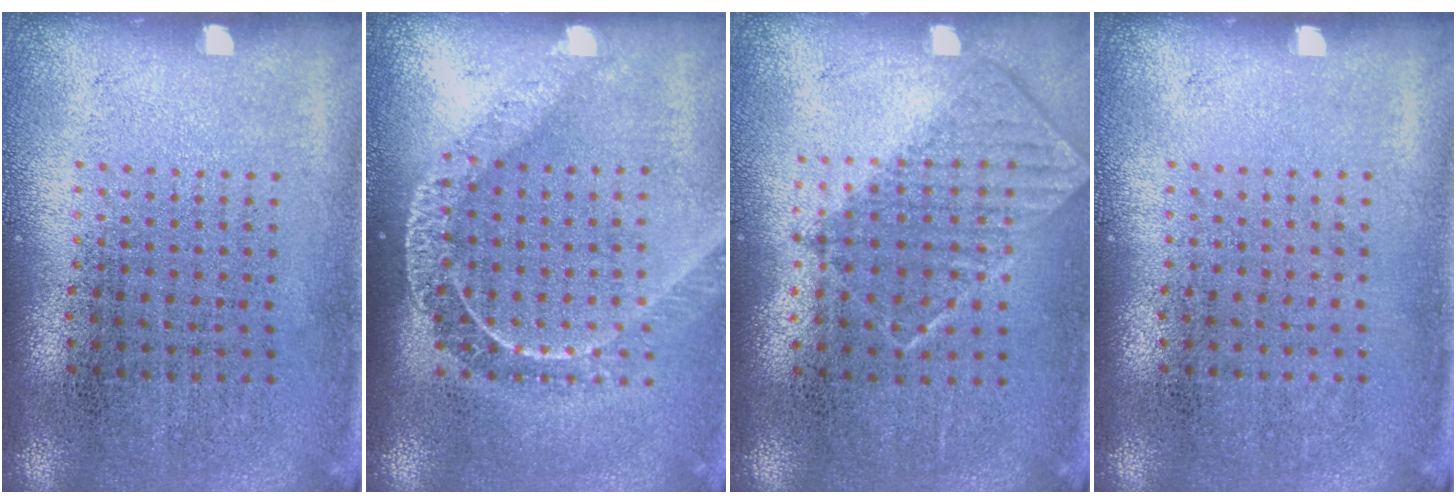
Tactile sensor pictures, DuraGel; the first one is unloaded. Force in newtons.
{"total": 1.7, "press": 1.5, "slide": 0.8}
{"total": 0.7, "press": 0.7, "slide": 0.2}
{"total": 0.0}